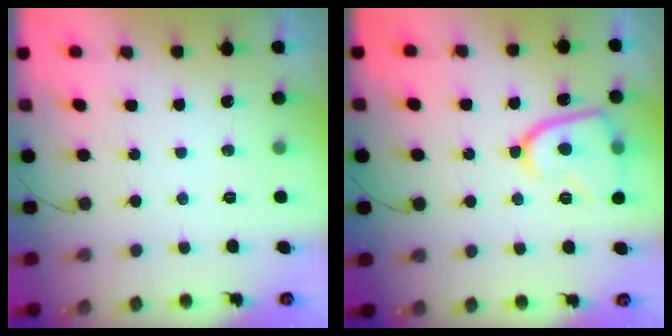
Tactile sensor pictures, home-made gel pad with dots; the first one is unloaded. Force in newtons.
{"total": 13.2, "press": 13.2, "slide": 1.4}